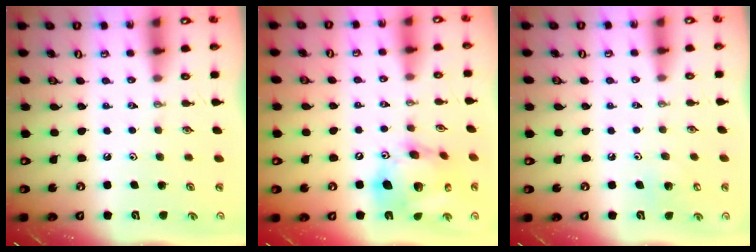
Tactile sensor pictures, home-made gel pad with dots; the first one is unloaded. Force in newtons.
{"total": 19.9, "press": 19.6, "slide": 3.7}
{"total": 6.3, "press": 6.3, "slide": 0.5}